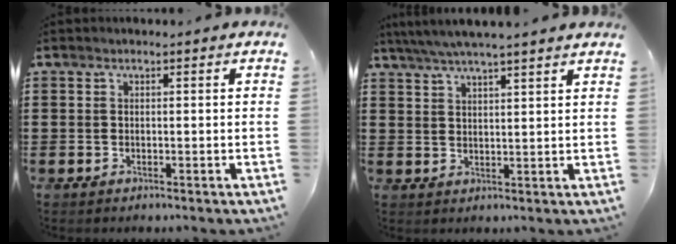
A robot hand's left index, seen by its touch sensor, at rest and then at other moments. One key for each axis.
{"total": 4.3, "fx": 4.0, "fy": -0.4, "fz": 1.7, "tx": -0.046, "ty": -0.013, "tz": 0.071}